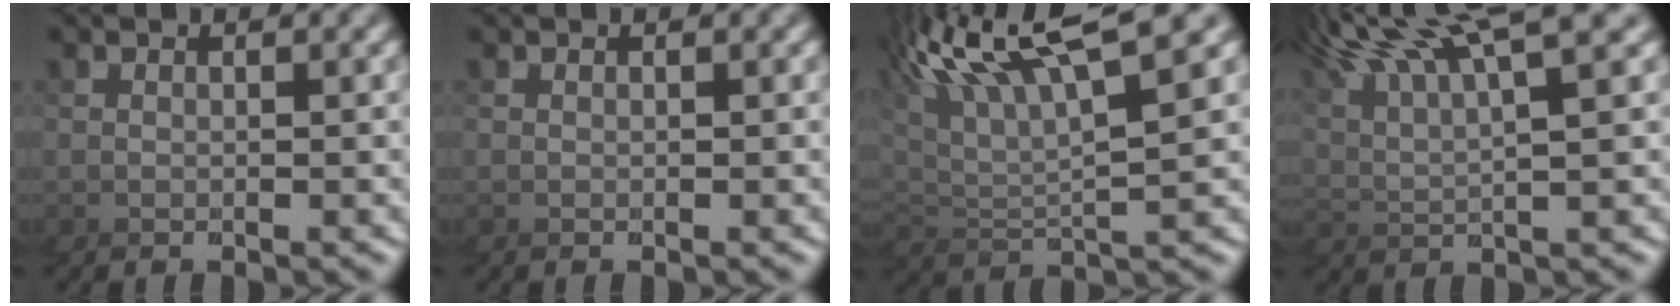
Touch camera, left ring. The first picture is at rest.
{"total": 0.0}
{"total": 3.2, "force": [2.7, -1.6, -0.3], "torque": [-0.033, 0.033, 0.031]}
{"total": 5.5, "force": [5.2, 0.5, 1.7], "torque": [-0.074, 0.034, 0.069]}